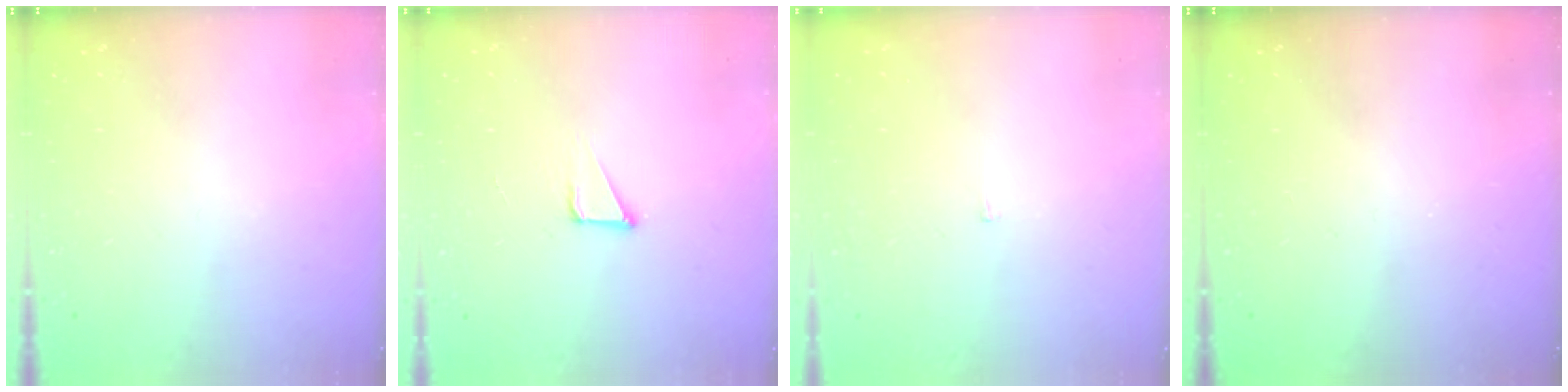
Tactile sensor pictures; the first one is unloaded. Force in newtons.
{"total": 2.2, "press": 2.2, "slide": 0.2}
{"total": 1.9, "press": 1.9, "slide": 0.1}
{"total": 0.0}